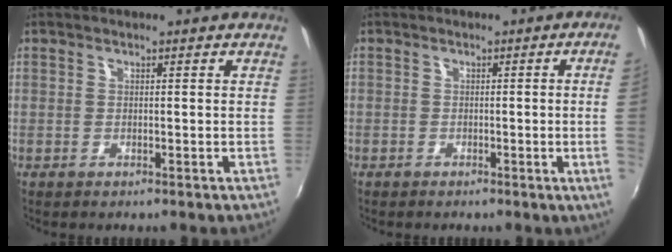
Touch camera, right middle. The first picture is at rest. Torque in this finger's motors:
{"motor_torque": [0.62, -0.54, -1.05, -0.21]}